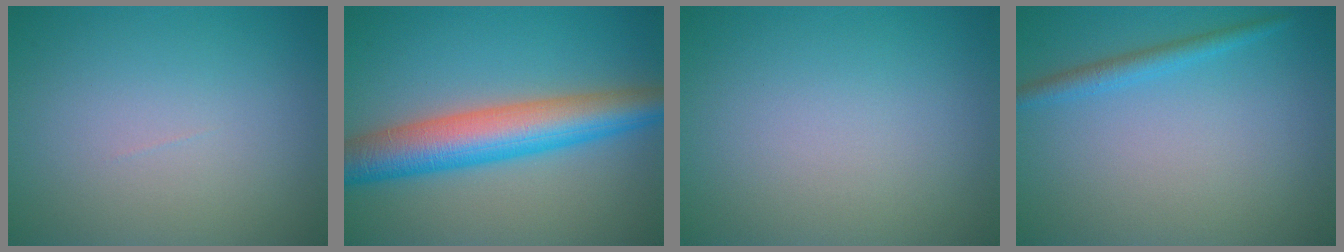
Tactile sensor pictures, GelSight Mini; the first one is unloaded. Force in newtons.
{"total": 7.9, "press": 7.9, "slide": 0.4}
{"total": 0.0}
{"total": 1.8, "press": 1.8, "slide": 0.2}